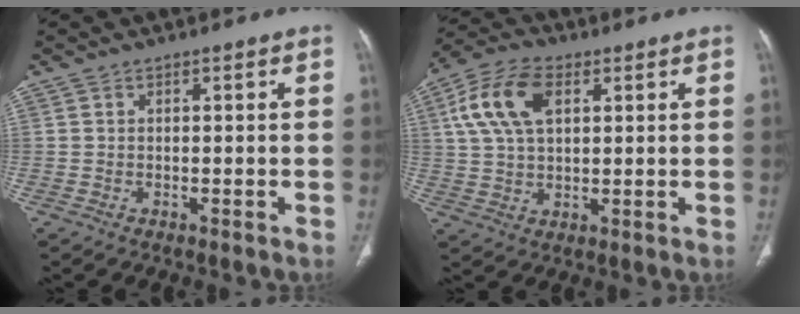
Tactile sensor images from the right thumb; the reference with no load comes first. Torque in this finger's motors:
{"motor_torque": [-0.25, 0.42, 0.51, -0.40, 0.22]}